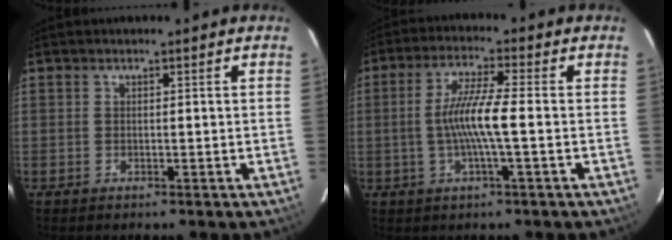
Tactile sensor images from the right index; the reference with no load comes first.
{"total": 7.6, "force": [-1.0, 0.0, 7.5], "torque": [-0.150, -0.001, -0.020]}